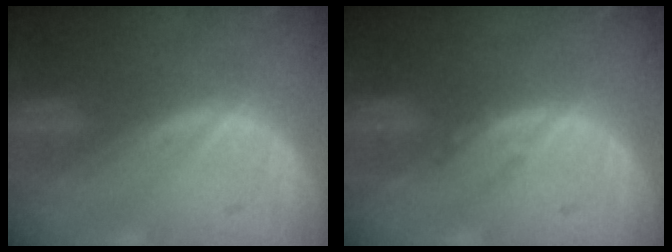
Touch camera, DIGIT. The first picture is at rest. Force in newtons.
{"total": 1.0, "press": 1.0, "slide": 0.2}